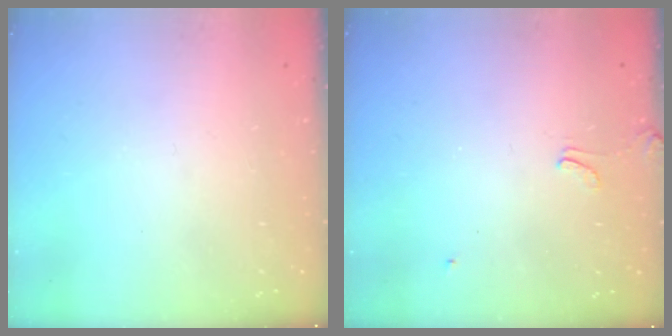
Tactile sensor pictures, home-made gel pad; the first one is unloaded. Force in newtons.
{"total": 3.4, "press": 3.3, "slide": 0.4}